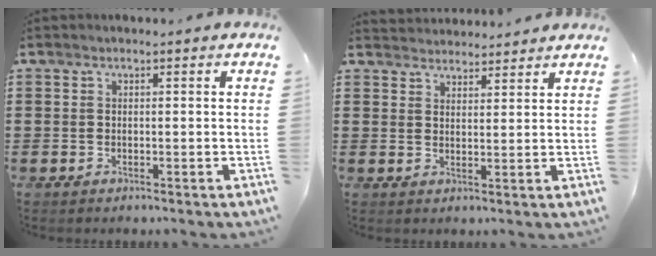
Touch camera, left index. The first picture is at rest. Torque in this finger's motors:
{"motor_torque": [-0.15, -0.44, 0.16, 0.04]}